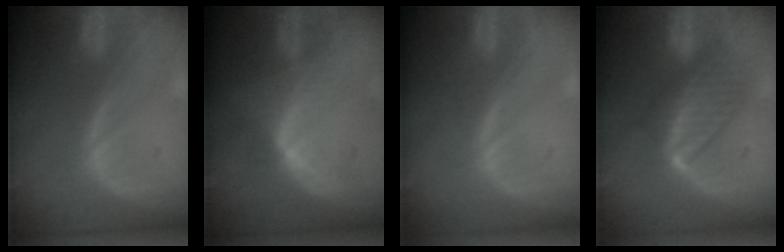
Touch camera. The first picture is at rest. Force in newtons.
{"total": 6.5, "press": 6.2, "slide": 1.8}
{"total": 0.0}
{"total": 6.4, "press": 6.3, "slide": 0.8}